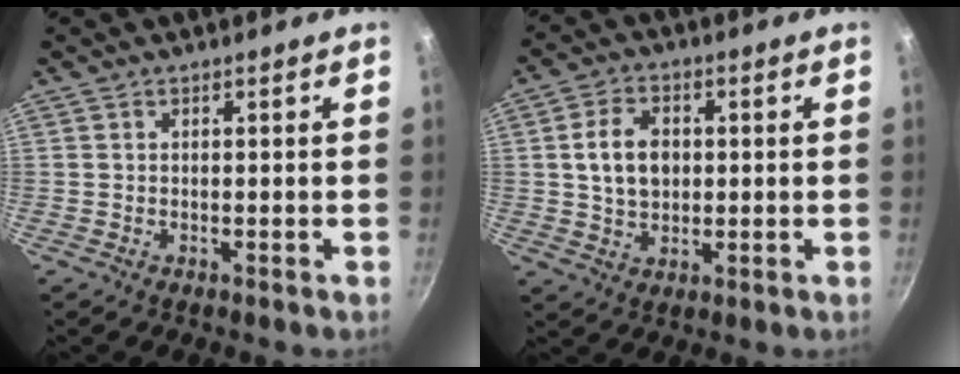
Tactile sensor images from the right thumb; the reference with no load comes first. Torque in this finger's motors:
{"motor_torque": [-0.14, 0.34, 0.23, 0.01, 0.06]}